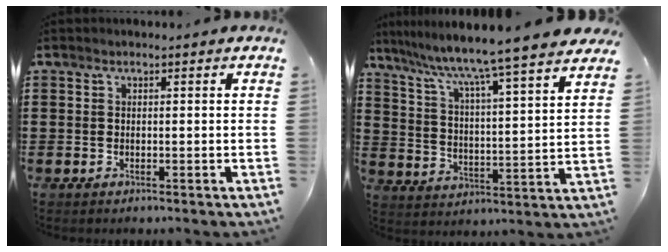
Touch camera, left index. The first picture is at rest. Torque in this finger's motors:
{"motor_torque": [1.05, -0.27, 1.05, 0.21]}